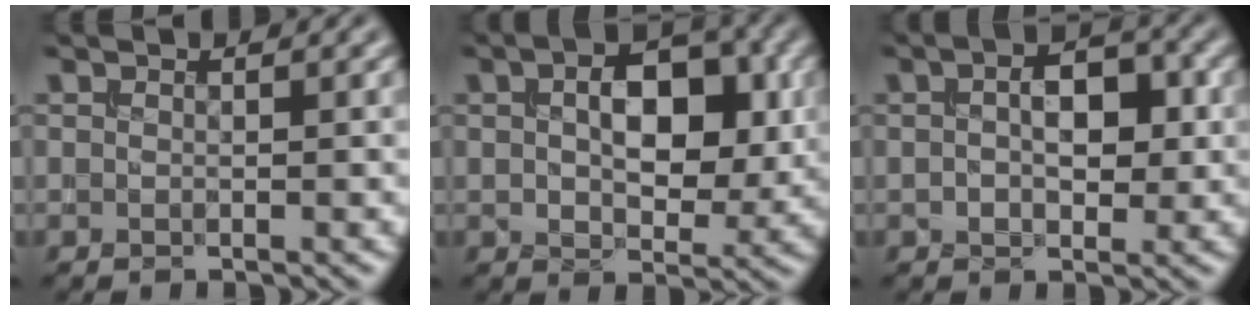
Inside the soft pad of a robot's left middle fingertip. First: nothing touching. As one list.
[{"total": 6.9, "force": [1.2, 4.0, 5.5], "torque": [-0.082, 0.003, 0.015]}, {"total": 4.3, "force": [0.3, 2.4, 3.5], "torque": [-0.057, 0.006, -0.001]}]